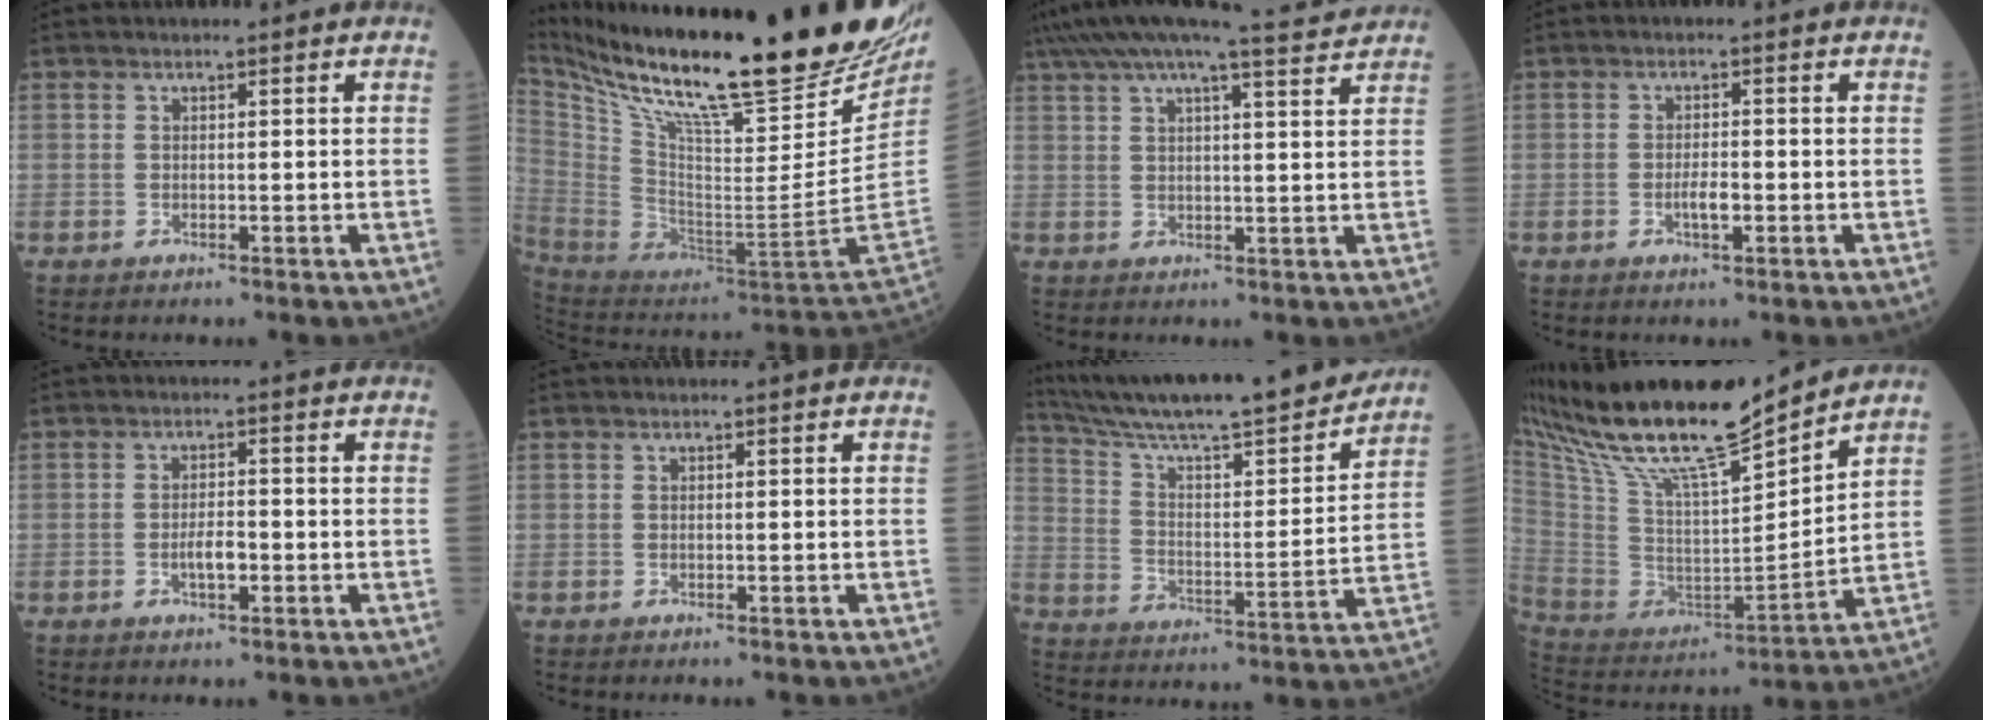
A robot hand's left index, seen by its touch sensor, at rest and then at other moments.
{"total": 36.3, "force": [27.3, 4.4, 23.5], "torque": [-0.382, -0.074, 0.412]}
{"total": 13.4, "force": [12.1, -0.7, 5.7], "torque": [-0.108, 0.014, 0.168]}
{"total": 2.2, "force": [-0.7, 0.5, 2.0], "torque": [-0.038, 0.000, -0.012]}
{"total": 2.7, "force": [-0.9, 0.8, 2.4], "torque": [-0.046, 0.002, -0.015]}
{"total": 0.0}
{"total": 24.7, "force": [21.6, 1.6, 11.9], "torque": [-0.200, -0.022, 0.323]}
{"total": 20.3, "force": [17.1, 1.5, 10.8], "torque": [-0.207, -0.013, 0.310]}